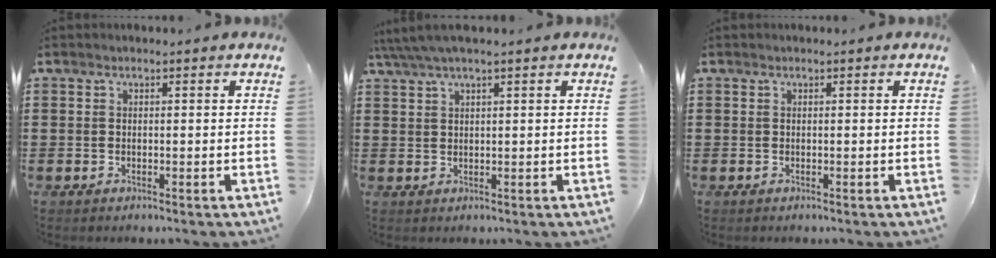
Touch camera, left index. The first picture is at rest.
{"total": 3.0, "force": [2.2, 0.2, 1.9], "torque": [-0.042, 0.003, 0.041]}
{"total": 0.0}